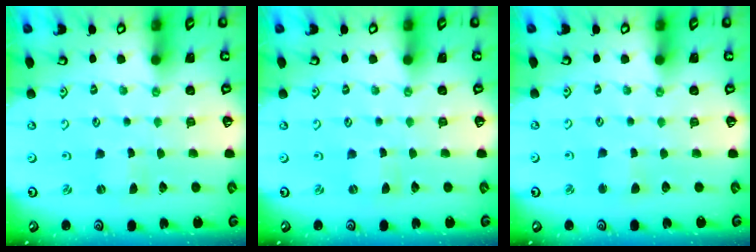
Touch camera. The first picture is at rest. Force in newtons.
{"total": 0.0}
{"total": 2.5, "press": 2.5, "slide": 0.3}